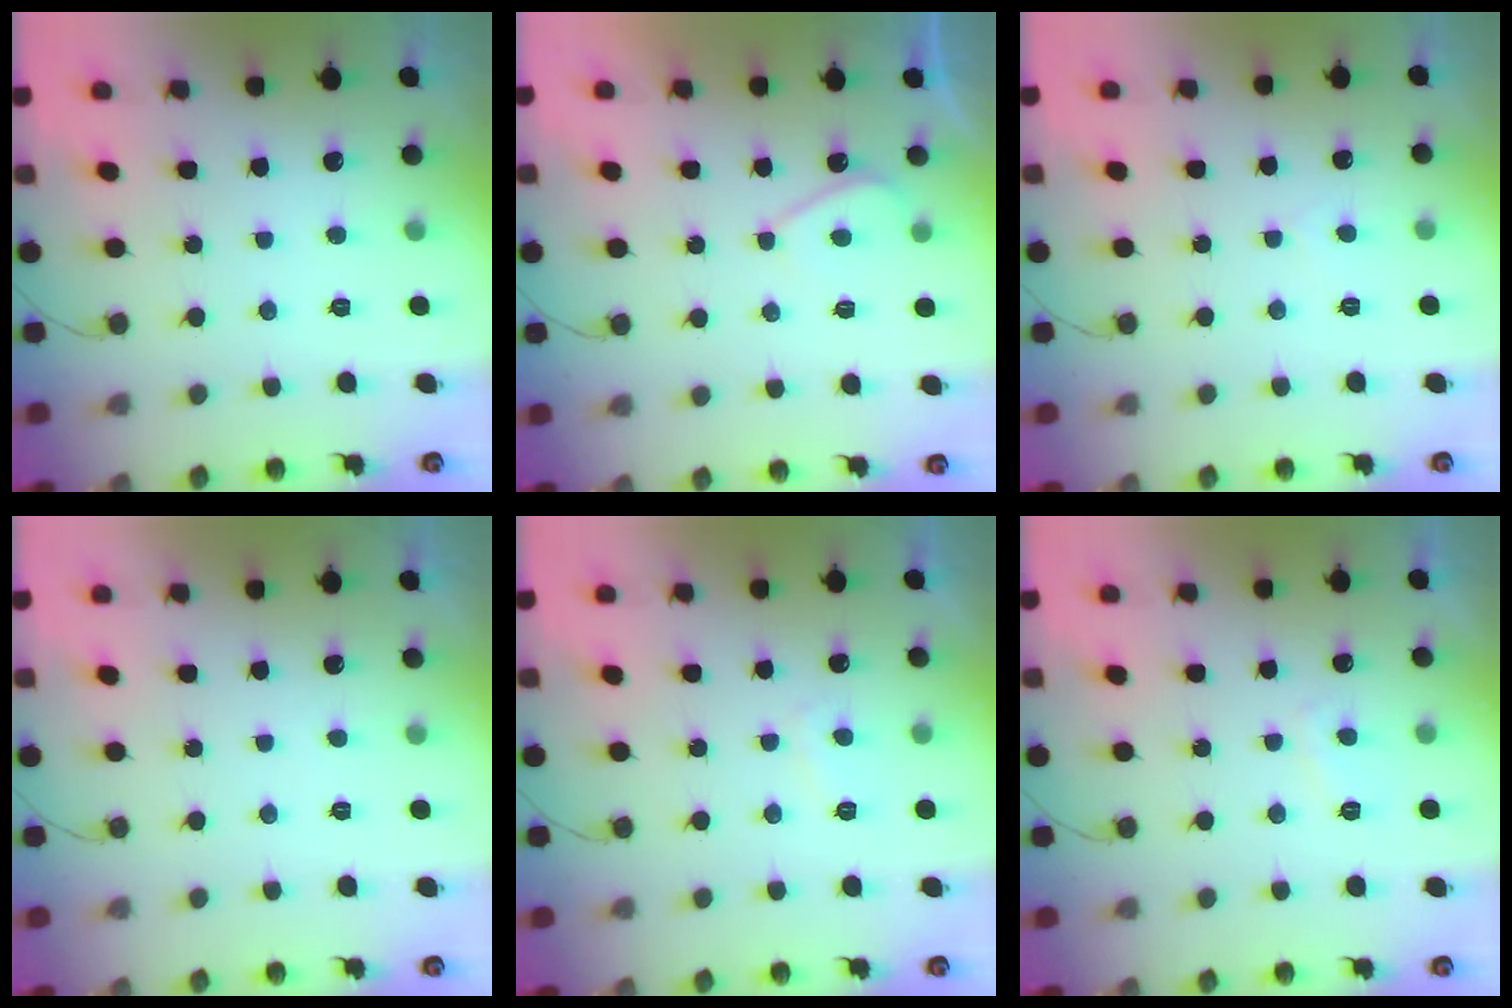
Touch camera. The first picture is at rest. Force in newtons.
{"total": 2.9, "press": 2.9, "slide": 0.4}
{"total": 3.7, "press": 3.7, "slide": 0.2}
{"total": 1.5, "press": 1.5, "slide": 0.4}
{"total": 2.6, "press": 2.5, "slide": 0.8}
{"total": 3.0, "press": 2.9, "slide": 0.9}